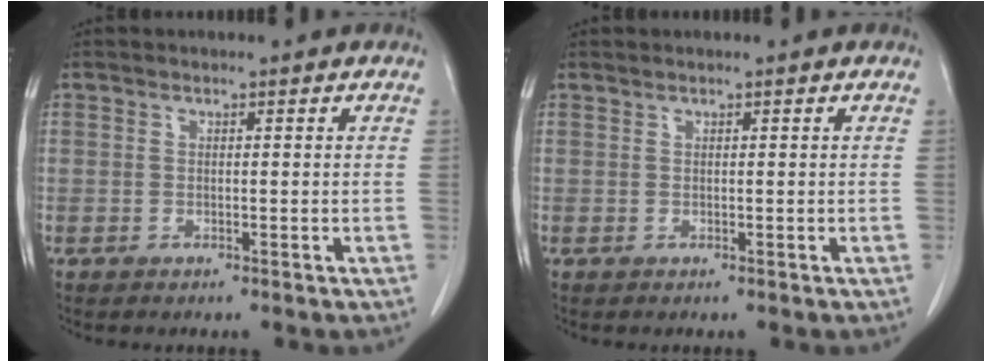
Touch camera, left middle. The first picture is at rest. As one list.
[{"total": 0.0}]